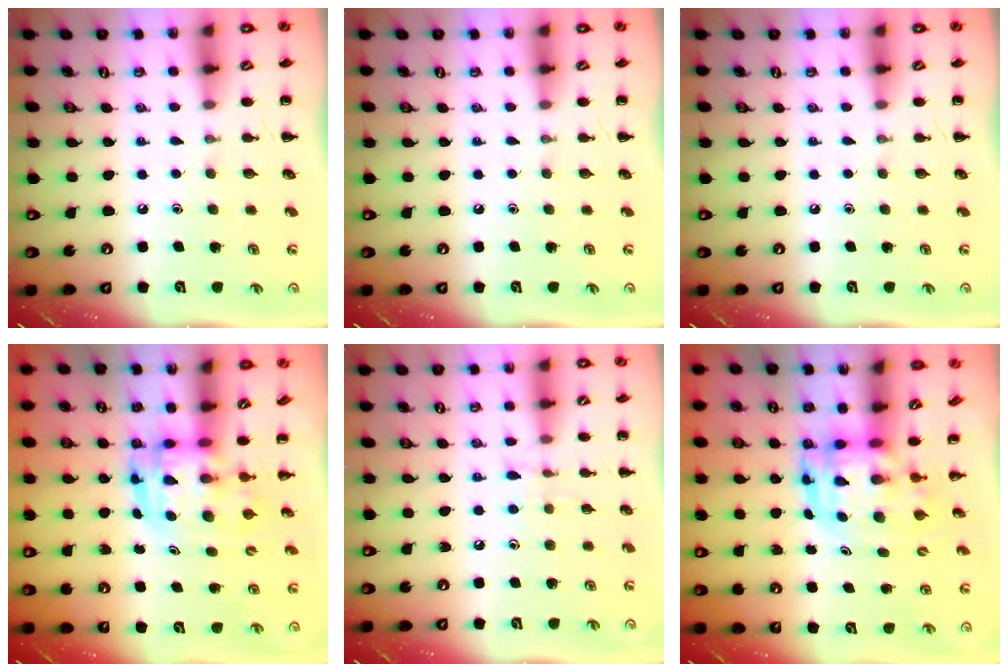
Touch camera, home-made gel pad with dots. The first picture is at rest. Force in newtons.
{"total": 0.0}
{"total": 0.0}
{"total": 3.7, "press": 3.6, "slide": 0.7}
{"total": 6.8, "press": 6.5, "slide": 1.8}
{"total": 4.0, "press": 3.9, "slide": 0.8}